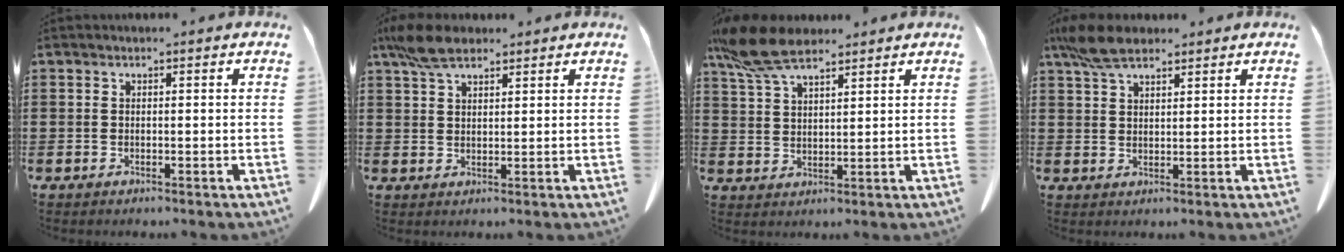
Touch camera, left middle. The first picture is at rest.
{"total": 5.8, "force": [4.2, 2.2, 3.4], "torque": [-0.078, 0.004, 0.078]}
{"total": 9.0, "force": [6.7, 2.6, 5.4], "torque": [-0.134, -0.012, 0.123]}
{"total": 6.1, "force": [4.5, 2.2, 3.5], "torque": [-0.081, 0.001, 0.086]}